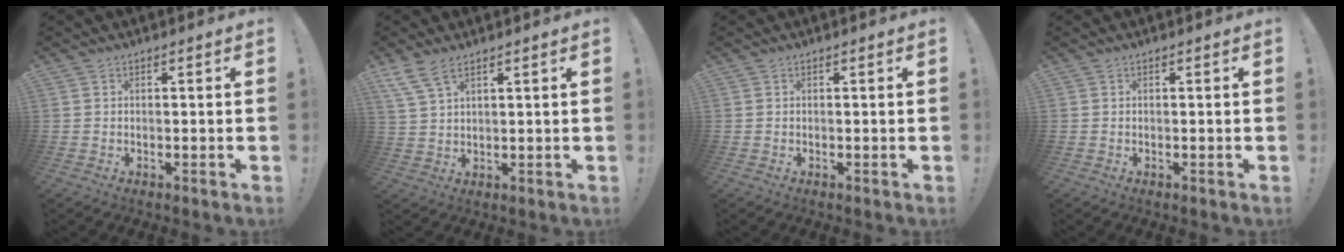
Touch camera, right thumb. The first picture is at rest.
{"total": 6.5, "force": [4.8, 2.2, 3.9], "torque": [-0.076, -0.017, 0.091]}
{"total": 0.0}
{"total": 0.0}